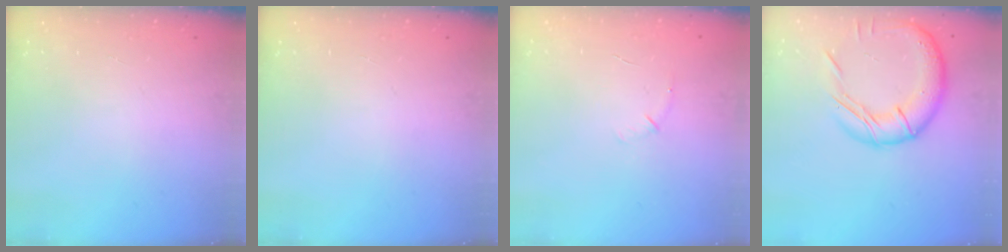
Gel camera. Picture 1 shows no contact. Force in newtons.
{"total": 0.0}
{"total": 3.3, "press": 3.2, "slide": 0.9}
{"total": 17.3, "press": 17.2, "slide": 1.3}